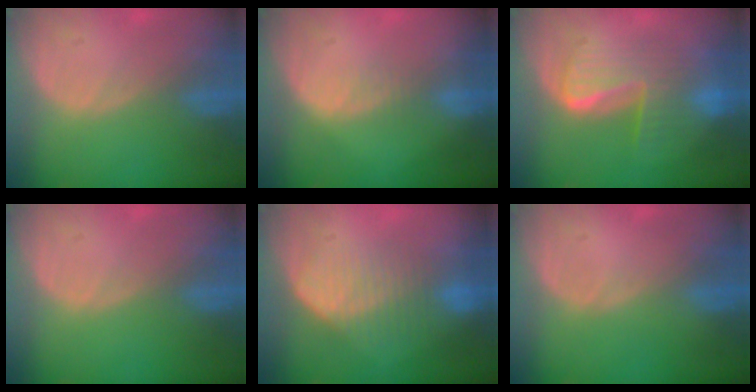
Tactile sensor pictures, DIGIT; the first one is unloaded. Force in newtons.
{"total": 1.6, "press": 1.6, "slide": 0.1}
{"total": 7.6, "press": 7.6, "slide": 0.3}
{"total": 0.0}
{"total": 6.8, "press": 6.6, "slide": 1.5}
{"total": 0.0}